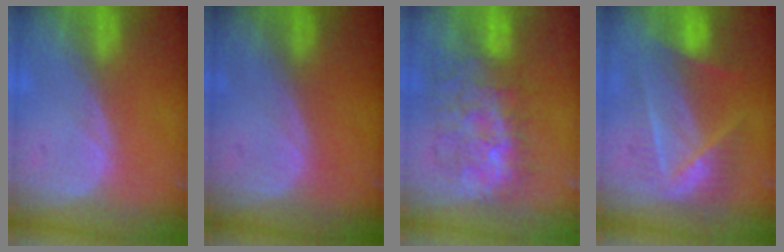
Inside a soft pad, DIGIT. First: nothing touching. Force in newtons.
{"total": 0.0}
{"total": 9.3, "press": 9.2, "slide": 1.6}
{"total": 7.3, "press": 6.5, "slide": 3.2}